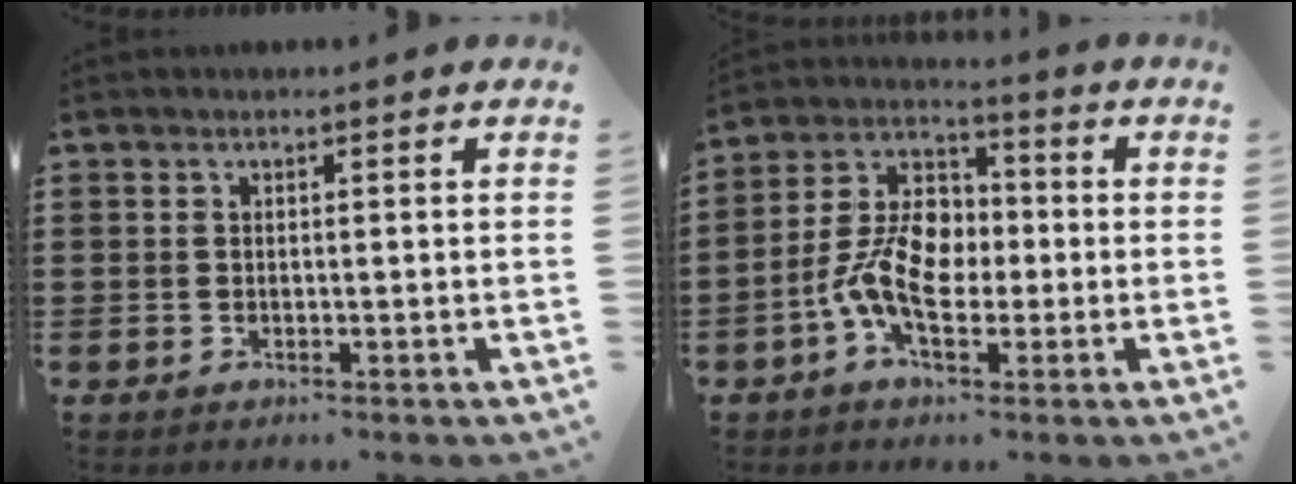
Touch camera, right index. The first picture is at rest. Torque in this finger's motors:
{"motor_torque": [2.14, 0.00, 1.05, 0.21]}